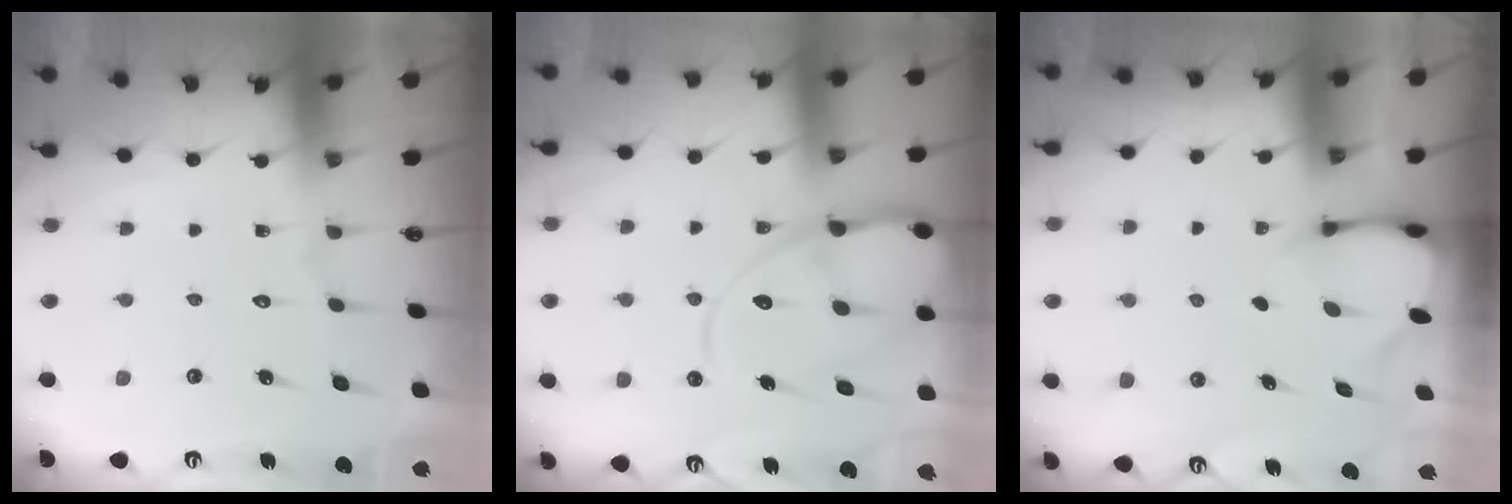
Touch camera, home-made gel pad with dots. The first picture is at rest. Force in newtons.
{"total": 14.8, "press": 14.7, "slide": 1.5}
{"total": 2.5, "press": 2.5, "slide": 0.0}